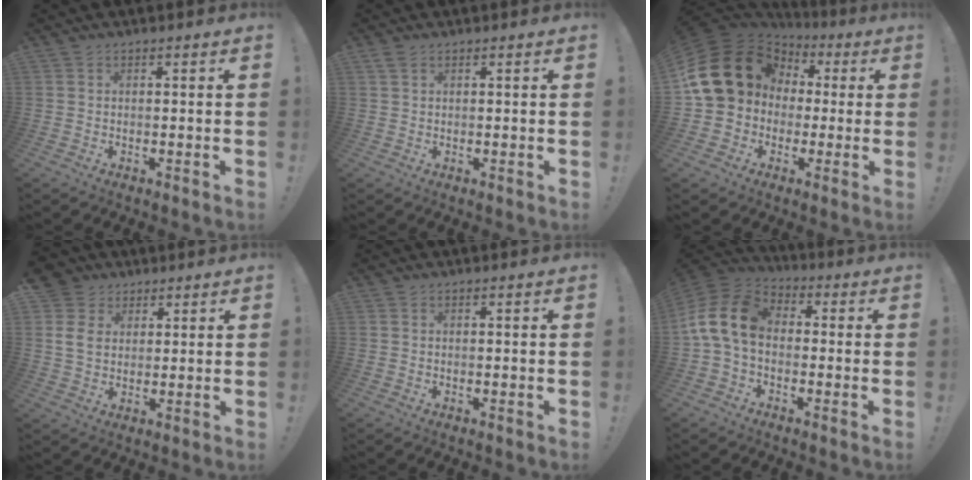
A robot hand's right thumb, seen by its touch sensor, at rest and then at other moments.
{"total": 1.8, "force": [1.1, 1.0, 0.9], "torque": [-0.017, 0.001, 0.022]}
{"total": 20.9, "force": [4.5, 17.0, 11.3], "torque": [-0.205, -0.011, 0.117]}
{"total": 7.8, "force": [2.8, 6.5, 3.1], "torque": [-0.043, -0.008, 0.058]}
{"total": 0.0}
{"total": 14.1, "force": [0.3, 9.5, 10.5], "torque": [-0.203, 0.021, 0.012]}